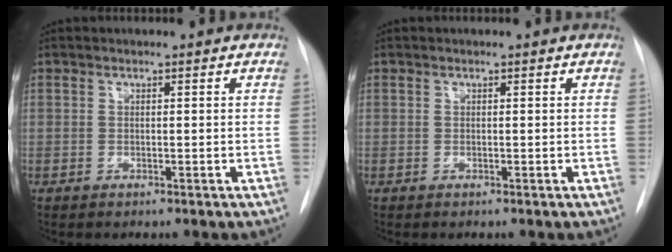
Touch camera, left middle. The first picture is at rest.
{"total": 0.0}